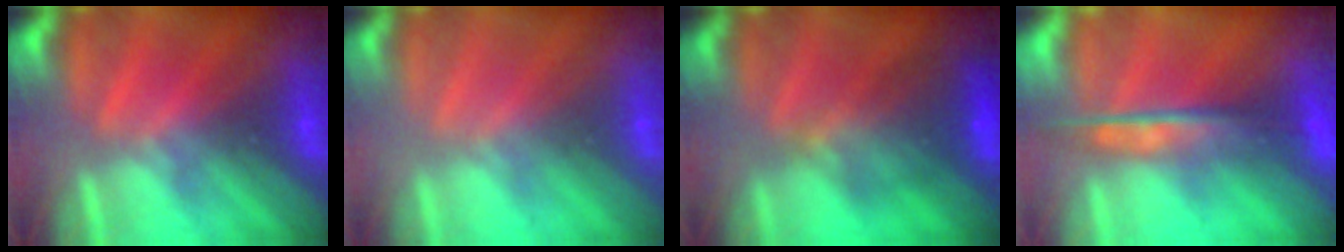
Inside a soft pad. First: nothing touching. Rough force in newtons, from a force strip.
{"total": 3.3}
{"total": 6.9}
{"total": 5.8}